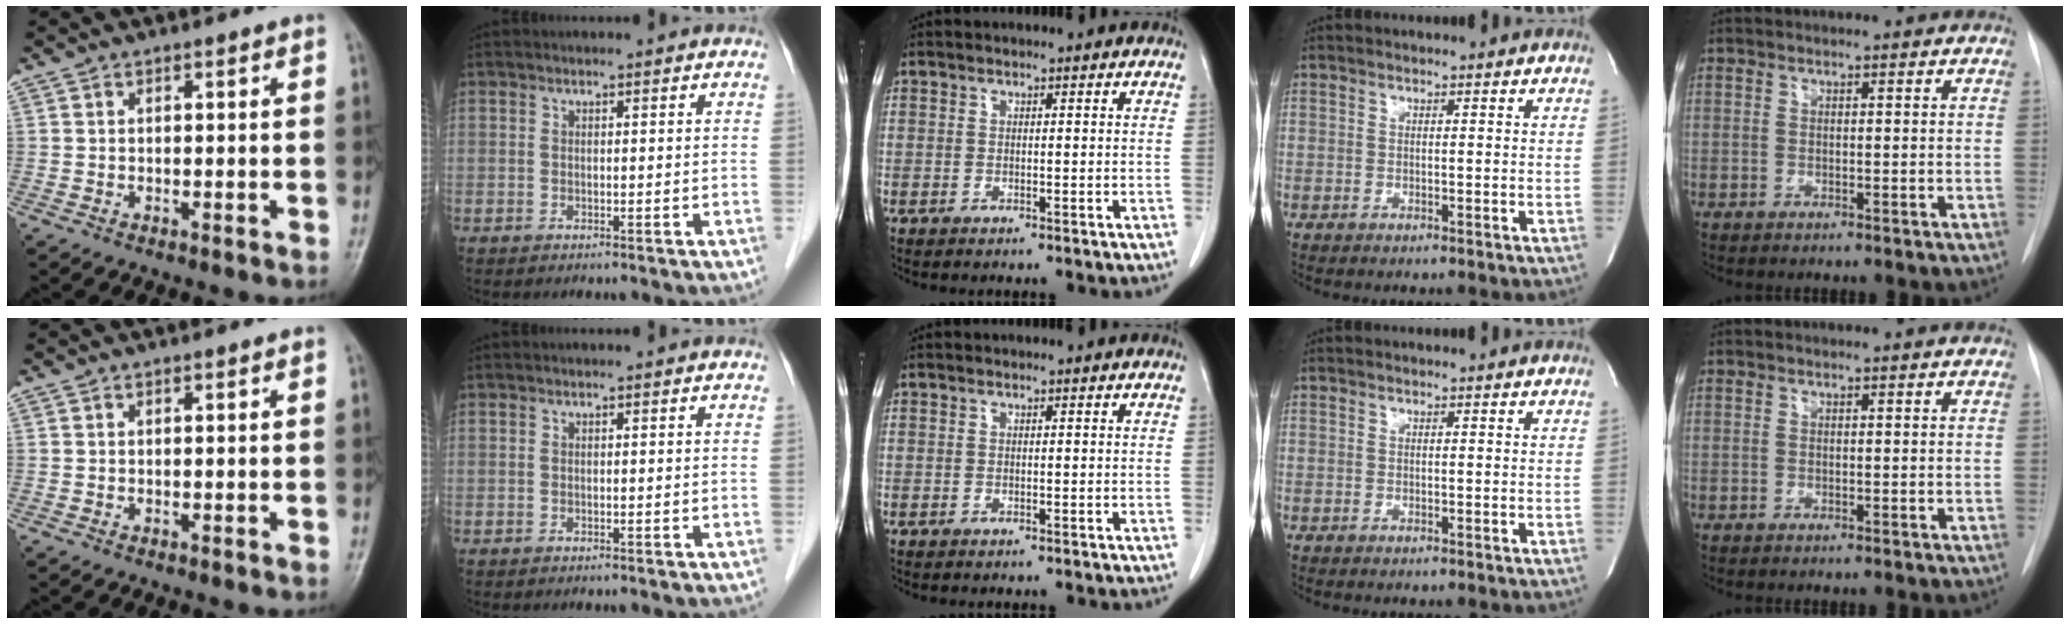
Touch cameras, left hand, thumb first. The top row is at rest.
{}